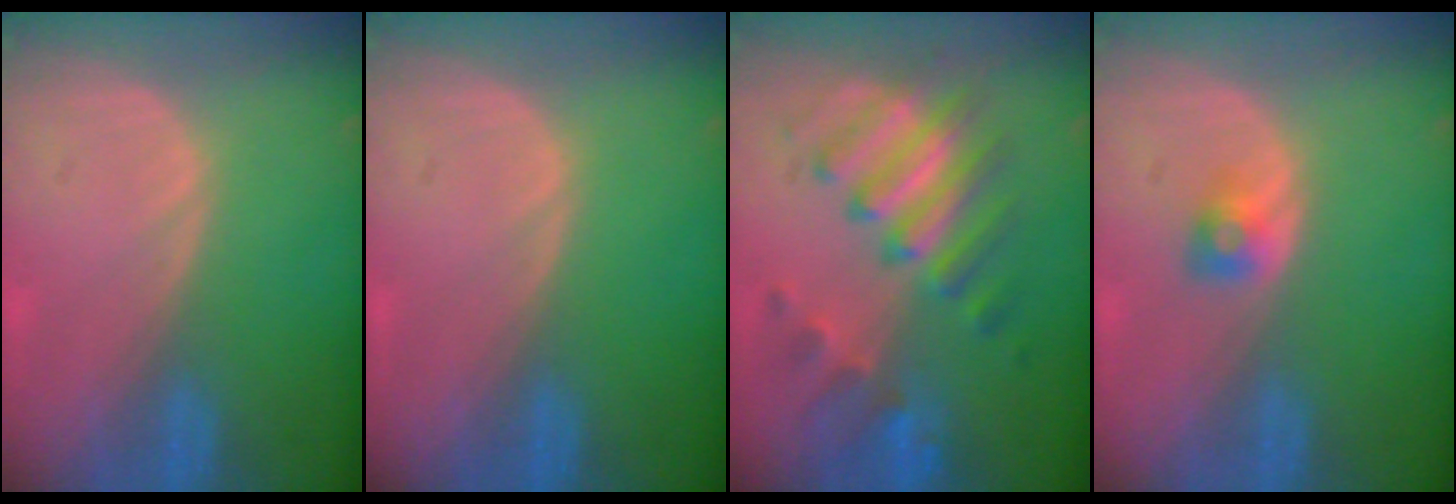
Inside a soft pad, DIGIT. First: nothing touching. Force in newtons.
{"total": 0.0}
{"total": 8.4, "press": 8.4, "slide": 0.3}
{"total": 2.0, "press": 2.0, "slide": 0.3}